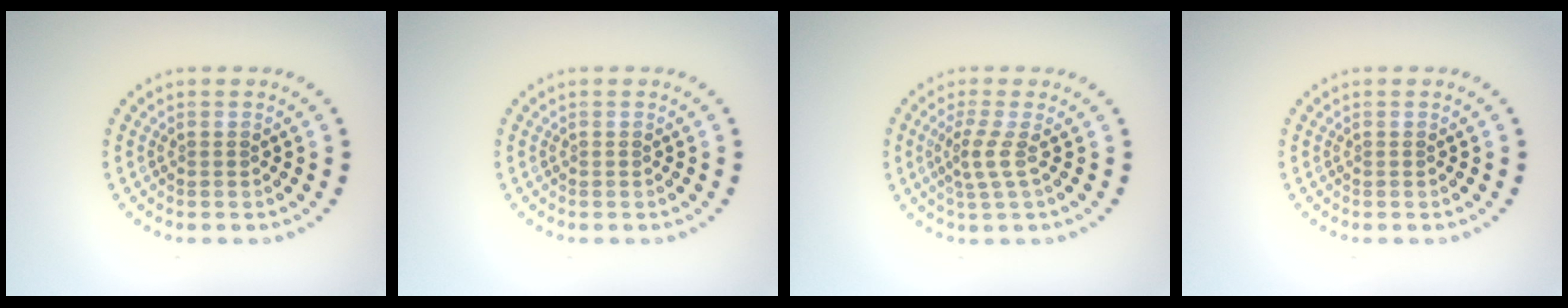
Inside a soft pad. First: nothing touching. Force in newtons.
{"total": 0.0}
{"total": 2.1, "press": 1.5, "slide": 1.5}
{"total": 0.0}